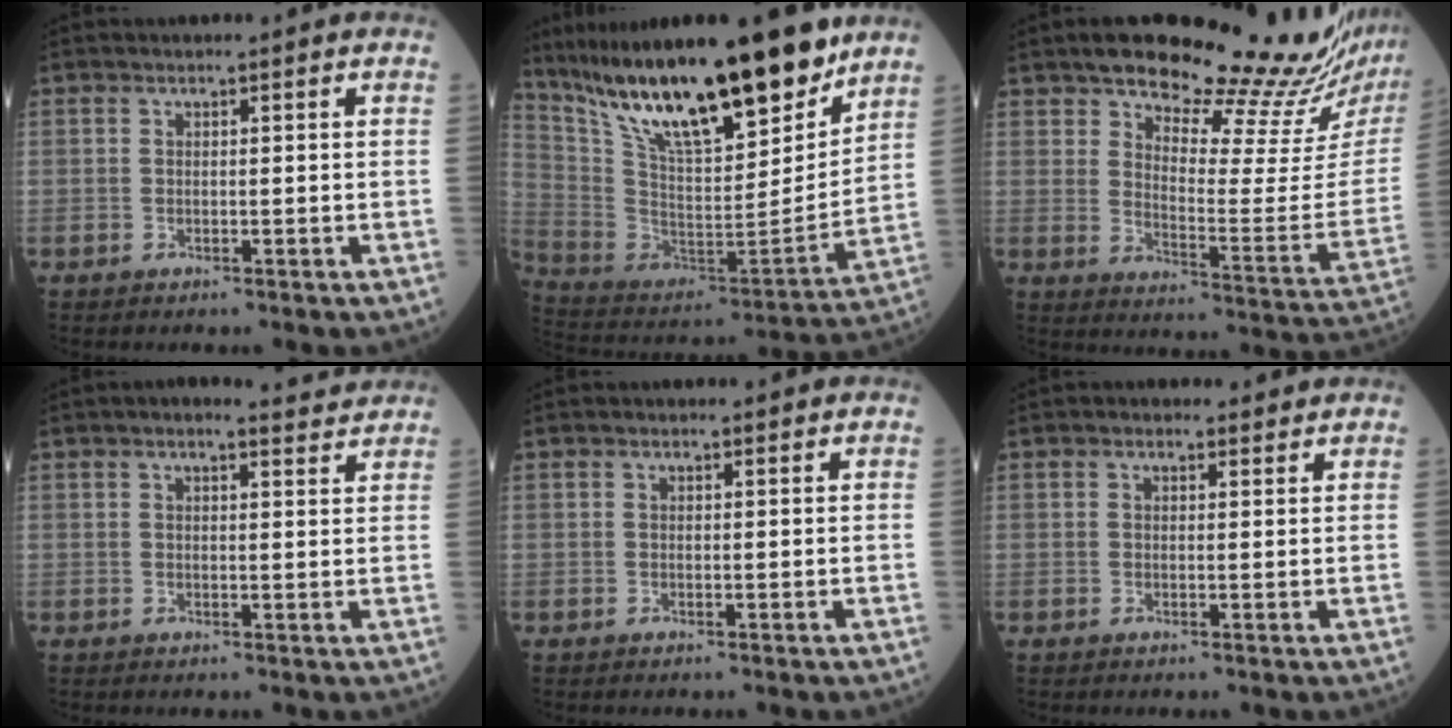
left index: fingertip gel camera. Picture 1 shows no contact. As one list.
[{"total": 26.4, "force": [19.3, 5.1, 17.2], "torque": [-0.307, -0.007, 0.340]}, {"total": 23.4, "force": [20.4, 1.8, 11.2], "torque": [-0.152, -0.074, 0.263]}, {"total": 4.0, "force": [3.6, 0.9, 1.6], "torque": [-0.030, 0.014, 0.049]}, {"total": 0.7, "force": [0.5, 0.4, 0.0], "torque": [0.003, 0.007, 0.006]}, {"total": 1.8, "force": [1.5, 1.0, 0.2], "torque": [-0.008, 0.016, 0.023]}]